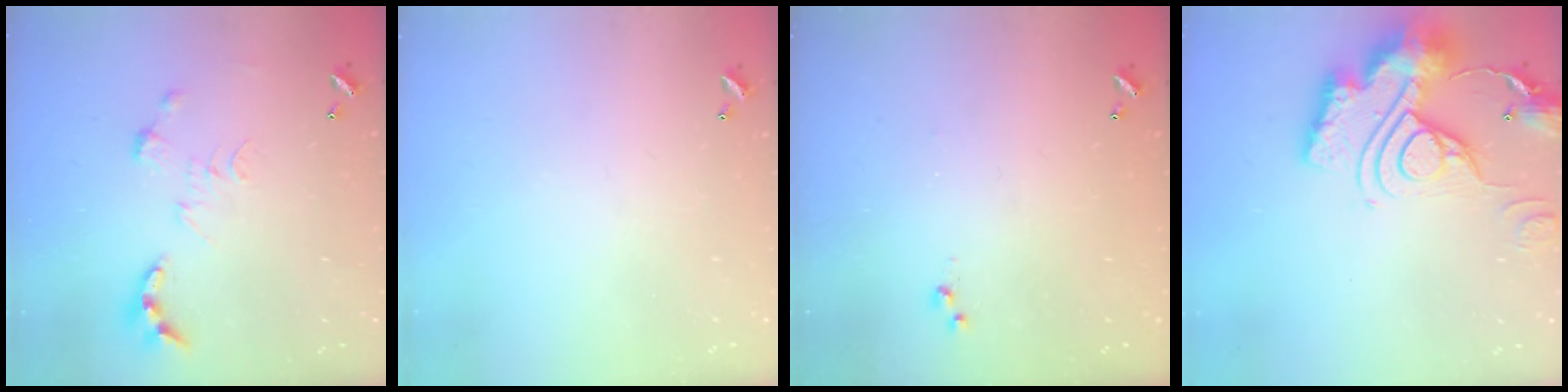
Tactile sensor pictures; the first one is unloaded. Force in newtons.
{"total": 0.0}
{"total": 3.0, "press": 3.0, "slide": 0.4}
{"total": 21.4, "press": 21.3, "slide": 2.0}